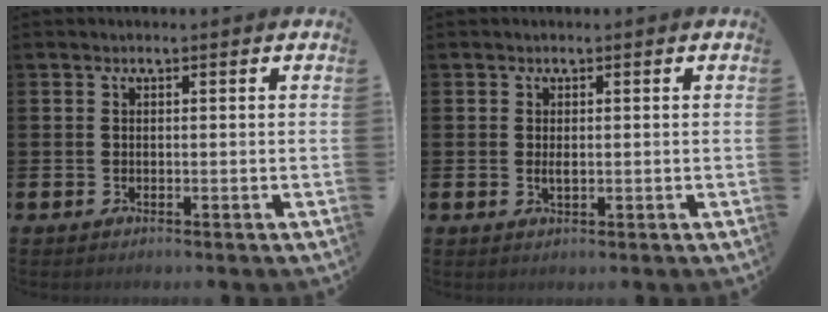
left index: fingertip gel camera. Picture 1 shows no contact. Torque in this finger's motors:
{"motor_torque": [0.45, -0.11, 0.01, 0.07]}